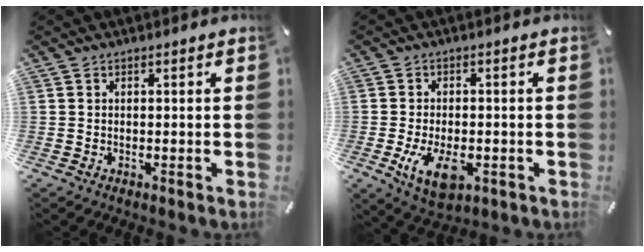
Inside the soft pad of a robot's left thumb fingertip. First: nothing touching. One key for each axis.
{"total": 8.8, "fx": -2.6, "fy": 4.9, "fz": 6.8, "tx": -0.136, "ty": -0.009, "tz": -0.049}